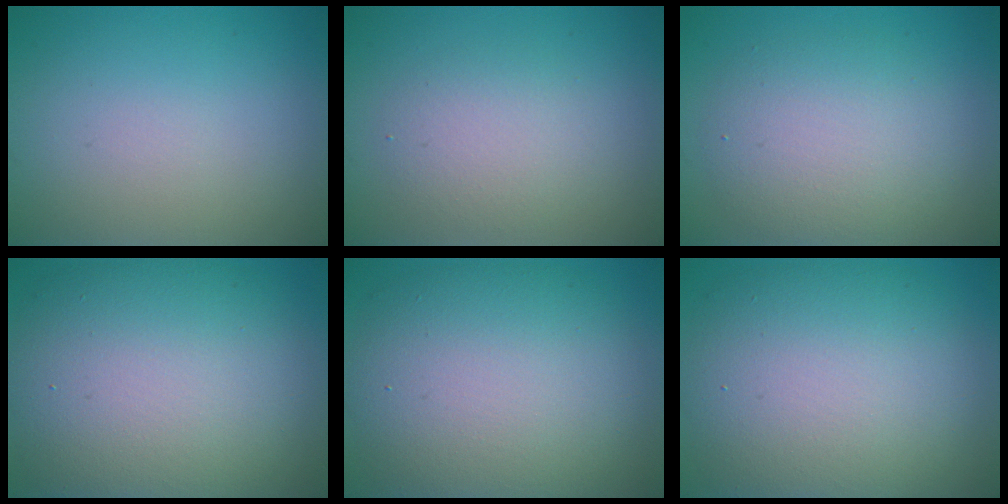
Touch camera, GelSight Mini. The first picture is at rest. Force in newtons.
{"total": 3.0, "press": 3.0, "slide": 0.2}
{"total": 4.5, "press": 4.5, "slide": 0.1}
{"total": 12.9, "press": 12.8, "slide": 1.3}
{"total": 10.4, "press": 10.4, "slide": 0.8}
{"total": 11.6, "press": 11.6, "slide": 0.7}